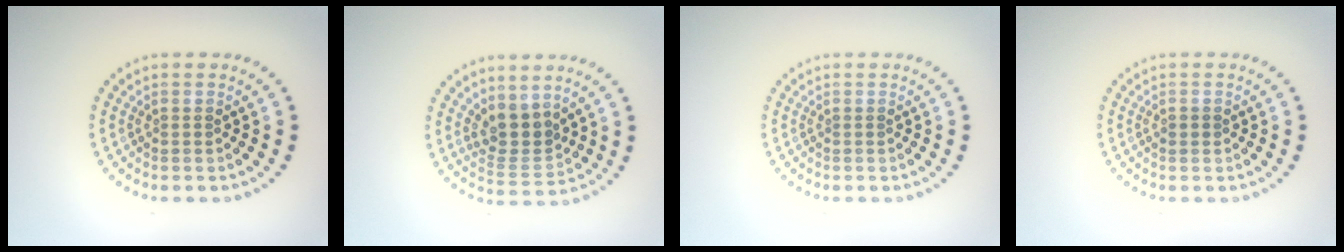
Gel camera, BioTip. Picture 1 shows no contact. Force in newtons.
{"total": 3.4, "press": 2.8, "slide": 2.0}
{"total": 0.0}
{"total": 0.9, "press": 0.9, "slide": 0.1}